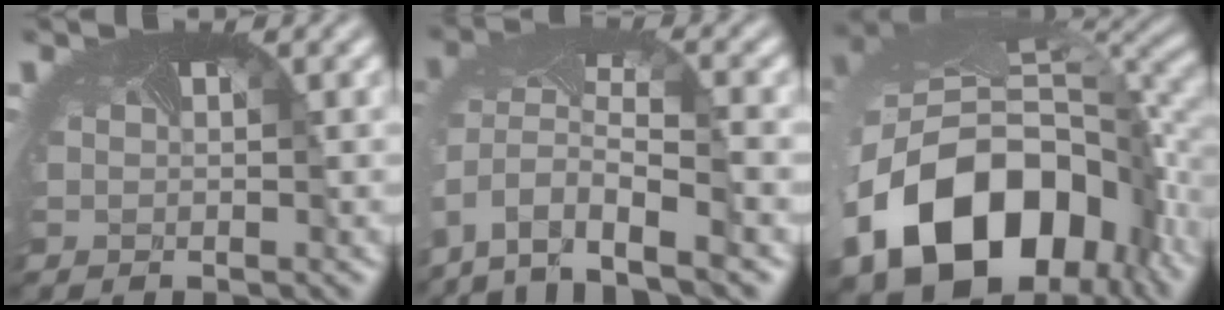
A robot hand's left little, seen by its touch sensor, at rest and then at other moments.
{"total": 9.3, "force": [-5.5, 4.4, 6.1], "torque": [-0.155, -0.032, -0.079]}
{"total": 16.4, "force": [-6.3, 11.4, 9.9], "torque": [-0.241, -0.057, -0.081]}